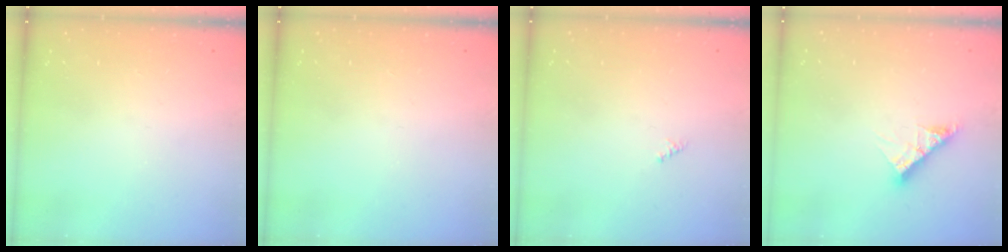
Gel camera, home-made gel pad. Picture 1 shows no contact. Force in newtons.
{"total": 0.0}
{"total": 0.0}
{"total": 9.6, "press": 9.5, "slide": 0.9}